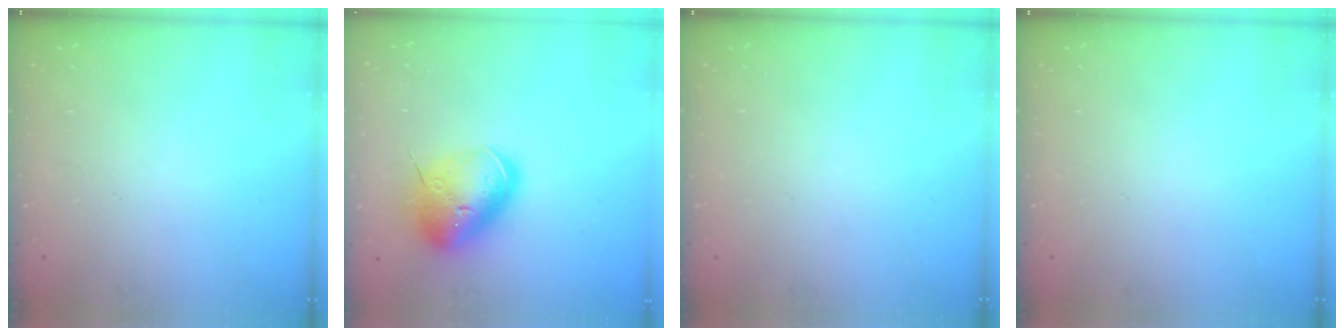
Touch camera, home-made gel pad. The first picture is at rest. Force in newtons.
{"total": 16.1, "press": 15.8, "slide": 2.8}
{"total": 0.0}
{"total": 0.0}